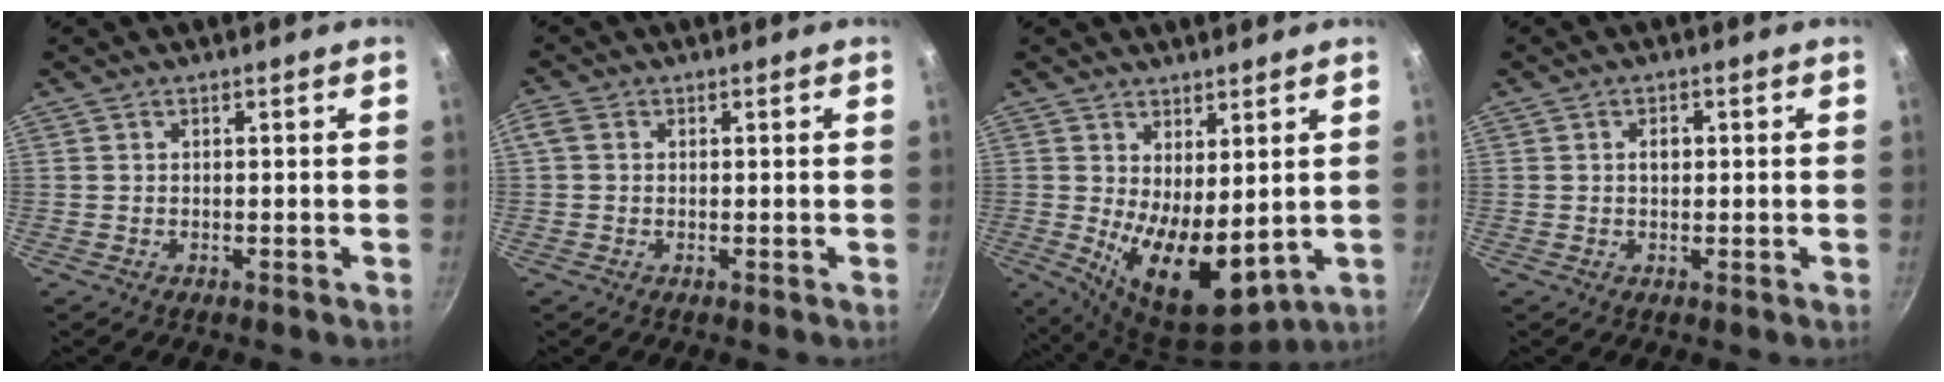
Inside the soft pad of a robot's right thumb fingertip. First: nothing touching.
{"total": 2.3, "force": [0.3, 1.8, 1.4], "torque": [-0.032, 0.009, 0.002]}
{"total": 12.3, "force": [0.9, 6.2, 10.6], "torque": [-0.148, -0.037, 0.033]}
{"total": 2.1, "force": [0.3, 1.5, 1.4], "torque": [-0.012, 0.004, 0.003]}